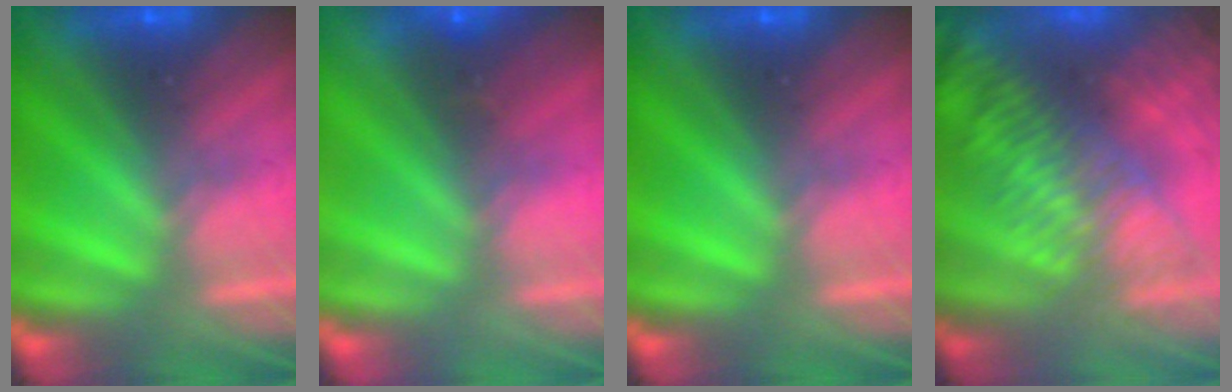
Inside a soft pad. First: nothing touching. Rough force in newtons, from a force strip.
{"total": 3.4}
{"total": 0.0}
{"total": 9.5}